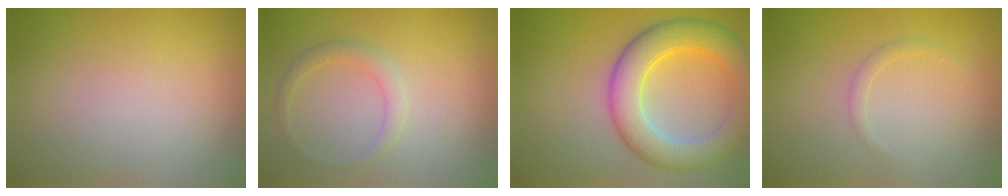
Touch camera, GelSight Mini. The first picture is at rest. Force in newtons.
{"total": 1.6, "press": 1.6, "slide": 0.2}
{"total": 7.1, "press": 7.1, "slide": 0.2}
{"total": 0.8, "press": 0.8, "slide": 0.1}